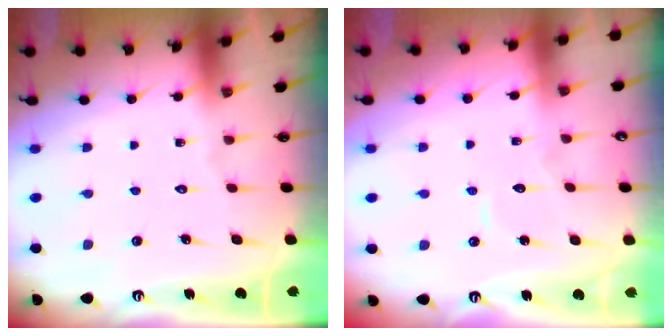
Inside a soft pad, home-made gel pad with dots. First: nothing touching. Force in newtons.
{"total": 6.8, "press": 6.8, "slide": 0.4}